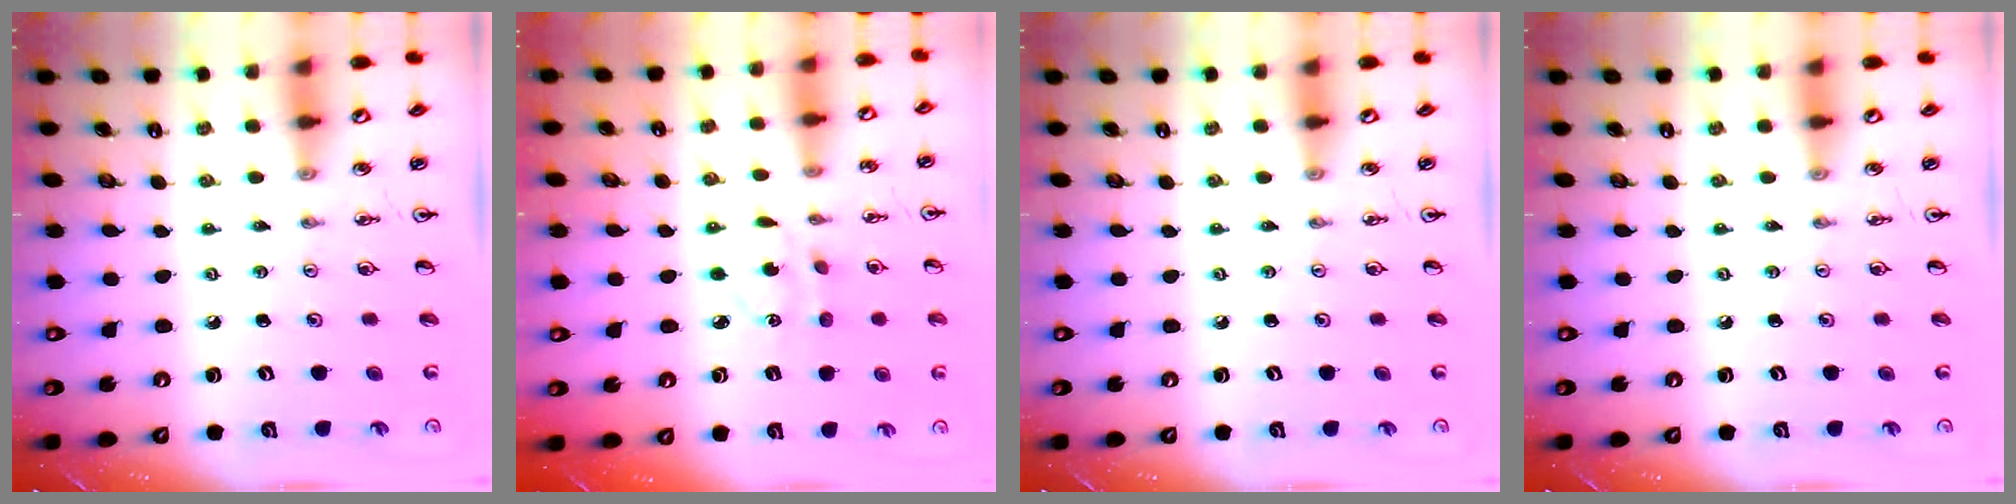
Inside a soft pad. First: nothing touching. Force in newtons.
{"total": 5.0, "press": 5.0, "slide": 0.3}
{"total": 0.0}
{"total": 0.0}